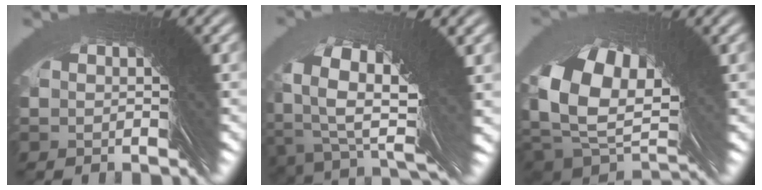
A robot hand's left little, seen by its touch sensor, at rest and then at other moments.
{"total": 4.8, "force": [-0.3, 1.8, 4.4], "torque": [-0.068, 0.004, -0.005]}
{"total": 8.9, "force": [1.1, 5.9, 6.6], "torque": [-0.124, -0.007, 0.014]}